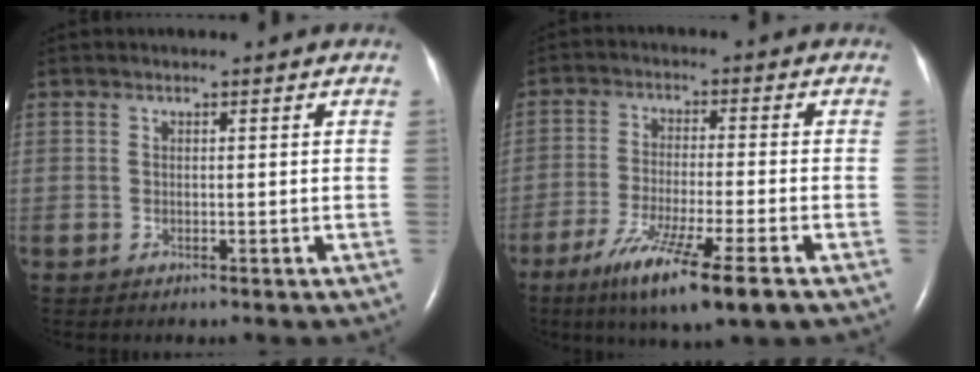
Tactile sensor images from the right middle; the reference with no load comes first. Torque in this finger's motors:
{"motor_torque": [1.25, -0.89, 0.26, 0.17]}